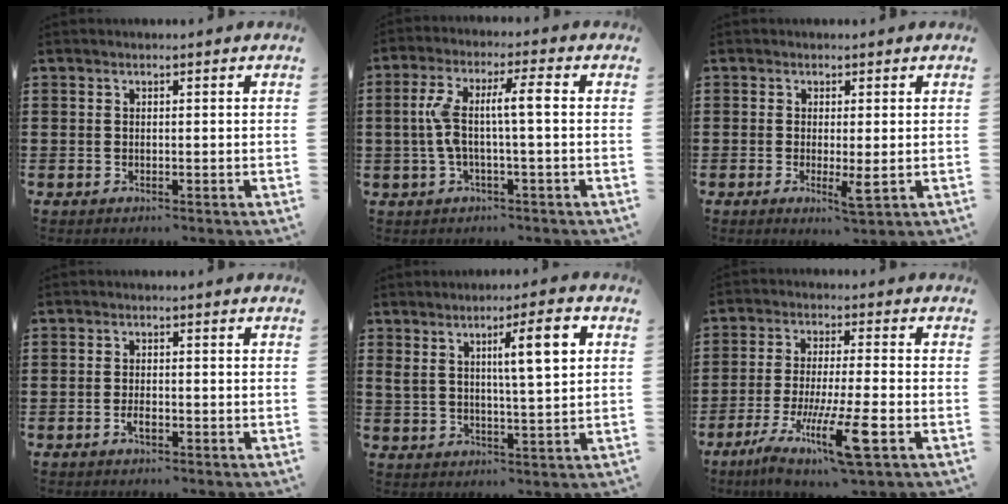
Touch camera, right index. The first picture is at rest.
{"total": 7.1, "force": [-0.2, 1.0, 7.1], "torque": [-0.150, -0.003, -0.017]}
{"total": 3.5, "force": [-0.6, 0.6, 3.4], "torque": [-0.060, -0.008, -0.007]}
{"total": 1.8, "force": [-0.9, 0.4, 1.5], "torque": [-0.030, -0.003, -0.014]}
{"total": 8.8, "force": [3.4, 1.6, 8.0], "torque": [-0.137, -0.002, 0.048]}
{"total": 11.4, "force": [-5.1, 0.9, 10.2], "torque": [-0.206, -0.014, -0.096]}